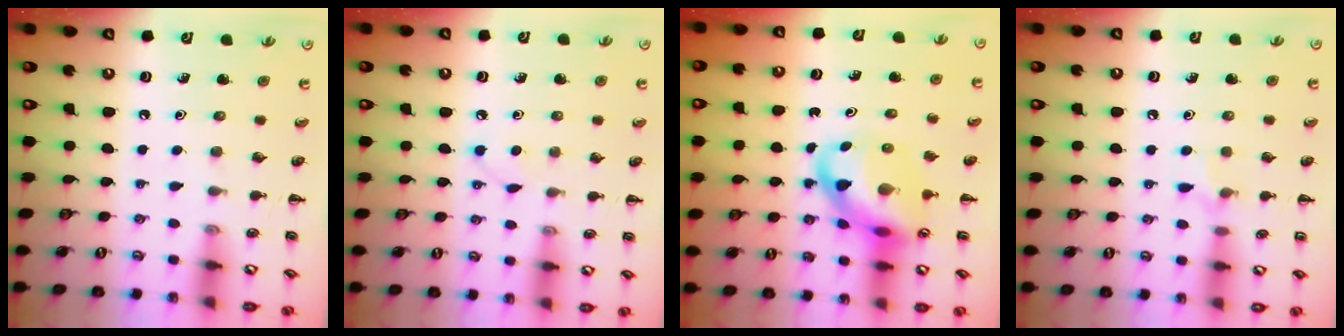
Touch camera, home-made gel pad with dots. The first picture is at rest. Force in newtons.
{"total": 2.9, "press": 2.7, "slide": 0.9}
{"total": 11.1, "press": 10.7, "slide": 3.1}
{"total": 5.8, "press": 5.5, "slide": 1.7}